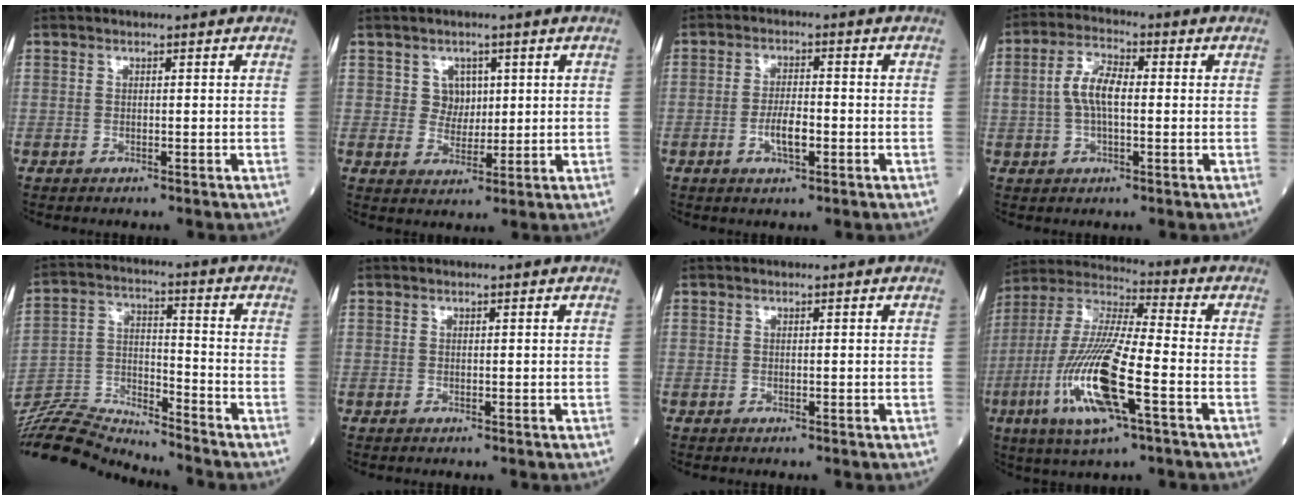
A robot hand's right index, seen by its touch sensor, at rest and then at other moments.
{"total": 3.4, "force": [1.2, 3.0, 1.0], "torque": [-0.011, 0.004, 0.020]}
{"total": 4.3, "force": [-1.3, 1.2, 3.9], "torque": [-0.073, 0.002, -0.023]}
{"total": 6.3, "force": [0.2, 2.7, 5.8], "torque": [-0.120, 0.014, -0.001]}
{"total": 13.3, "force": [-13.3, 0.0, 0.9], "torque": [-0.026, 0.032, -0.247]}
{"total": 0.0}
{"total": 0.0}
{"total": 17.6, "force": [-5.7, 2.3, 16.5], "torque": [-0.349, -0.017, -0.106]}